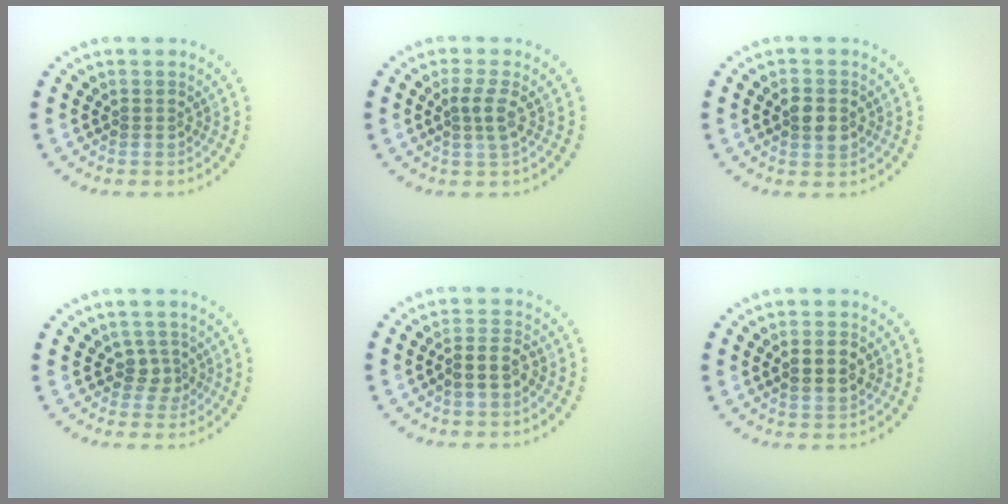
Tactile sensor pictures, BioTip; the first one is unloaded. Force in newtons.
{"total": 1.9, "press": 1.6, "slide": 1.1}
{"total": 2.5, "press": 2.5, "slide": 0.0}
{"total": 1.8, "press": 1.3, "slide": 1.2}
{"total": 2.2, "press": 2.0, "slide": 0.9}
{"total": 2.5, "press": 2.5, "slide": 0.3}